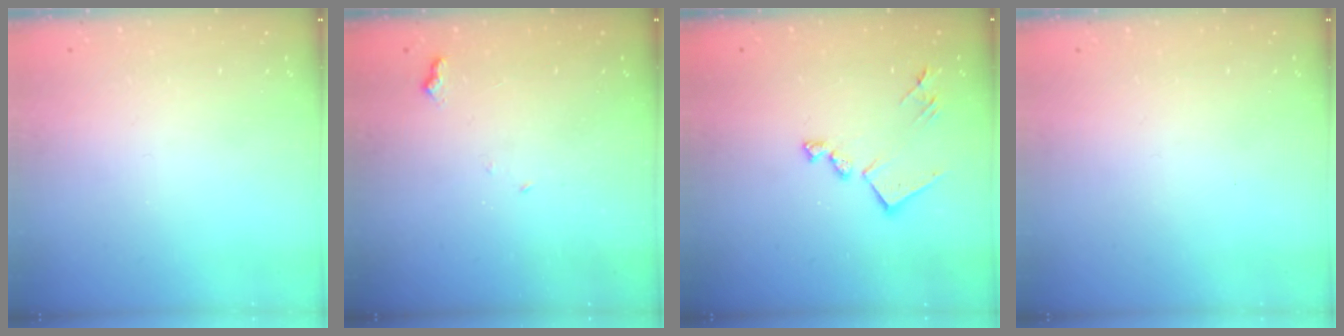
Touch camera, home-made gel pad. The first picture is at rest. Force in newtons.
{"total": 5.6, "press": 5.6, "slide": 0.9}
{"total": 14.1, "press": 14.0, "slide": 0.5}
{"total": 0.0}